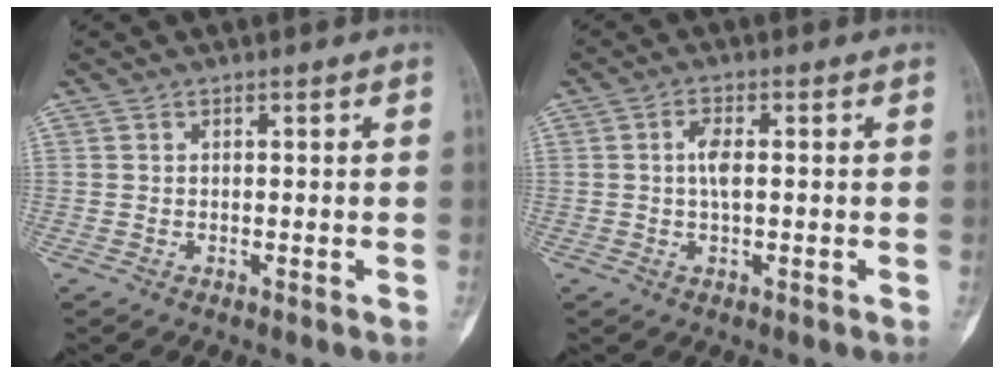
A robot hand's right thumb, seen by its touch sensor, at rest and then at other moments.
{"total": 3.5, "force": [0.2, 1.4, 3.2], "torque": [-0.061, 0.003, -0.001]}